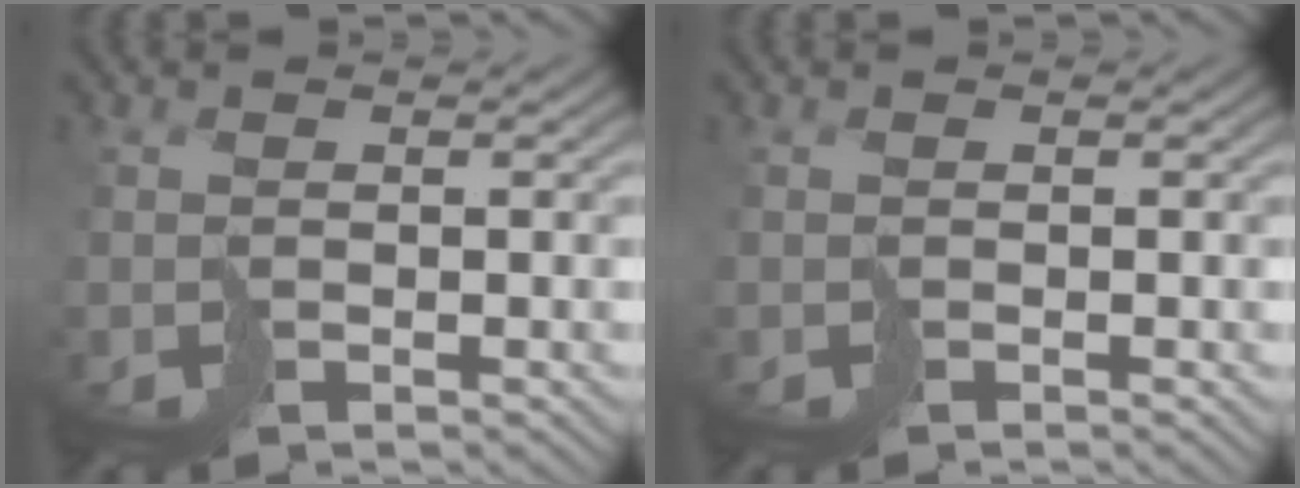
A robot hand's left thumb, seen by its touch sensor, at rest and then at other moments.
{"total": 0.0}